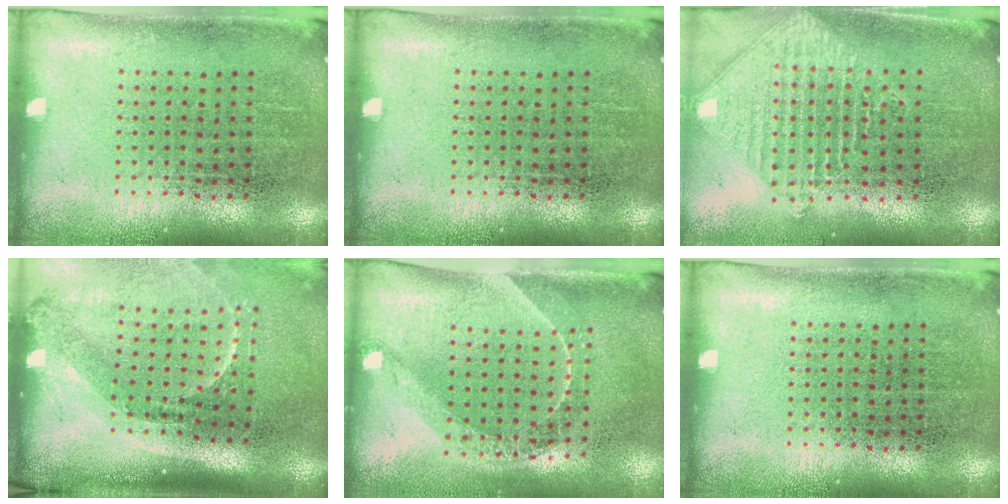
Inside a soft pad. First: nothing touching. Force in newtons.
{"total": 0.0}
{"total": 1.5, "press": 1.3, "slide": 0.6}
{"total": 2.2, "press": 1.5, "slide": 1.6}
{"total": 1.5, "press": 1.3, "slide": 0.8}
{"total": 0.0}